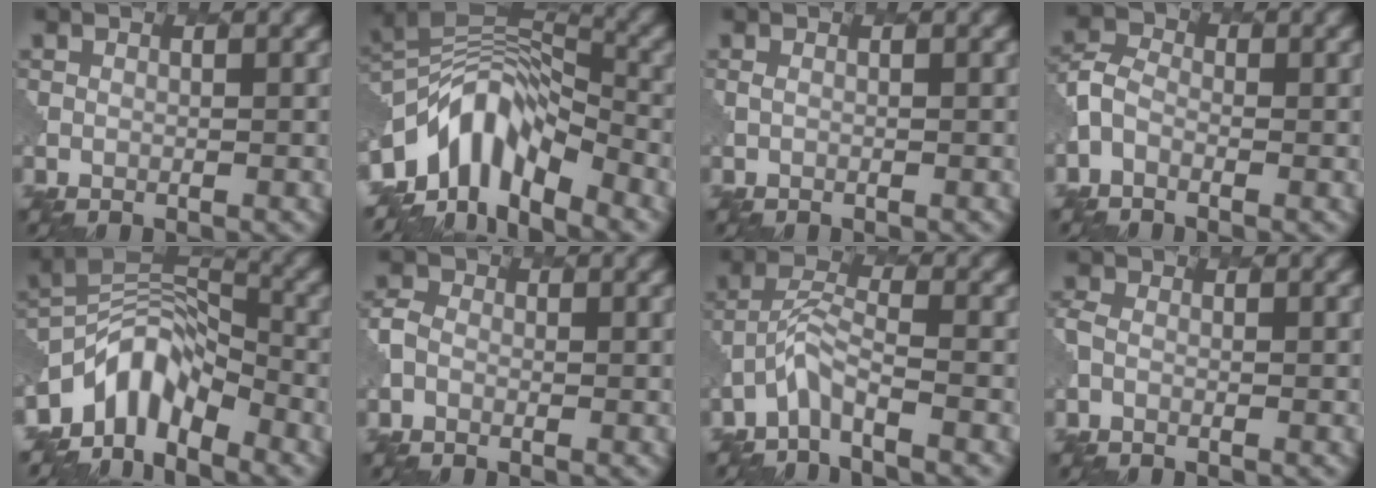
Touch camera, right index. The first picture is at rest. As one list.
[{"total": 9.3, "force": [-4.9, 4.7, 6.3], "torque": [-0.094, 0.007, -0.102]}, {"total": 0.0}, {"total": 2.2, "force": [-1.0, 1.5, 1.3], "torque": [-0.032, 0.006, -0.034]}, {"total": 6.6, "force": [-4.8, 3.1, 3.3], "torque": [-0.041, 0.000, -0.102]}, {"total": 1.5, "force": [-0.6, 1.2, 0.6], "torque": [-0.015, -0.001, -0.020]}, {"total": 2.7, "force": [-2.1, 0.4, 1.8], "torque": [-0.039, 0.006, -0.050]}, {"total": 1.1, "force": [-0.7, 0.6, 0.6], "torque": [-0.016, -0.007, -0.023]}]